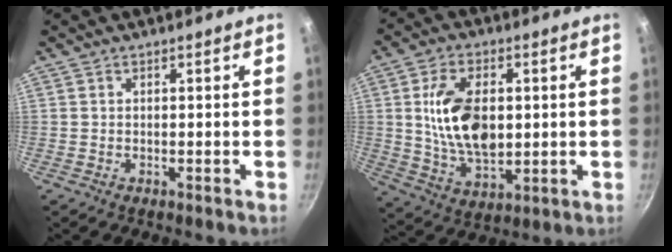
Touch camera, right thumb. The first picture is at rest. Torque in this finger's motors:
{"motor_torque": [0.78, 1.21, 1.69, 0.16, 0.39]}